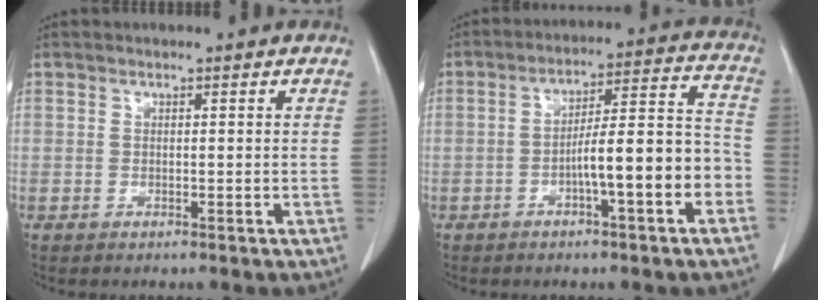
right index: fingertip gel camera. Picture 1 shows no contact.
{"total": 11.2, "force": [-3.9, 1.2, 10.4], "torque": [-0.158, 0.029, -0.058]}